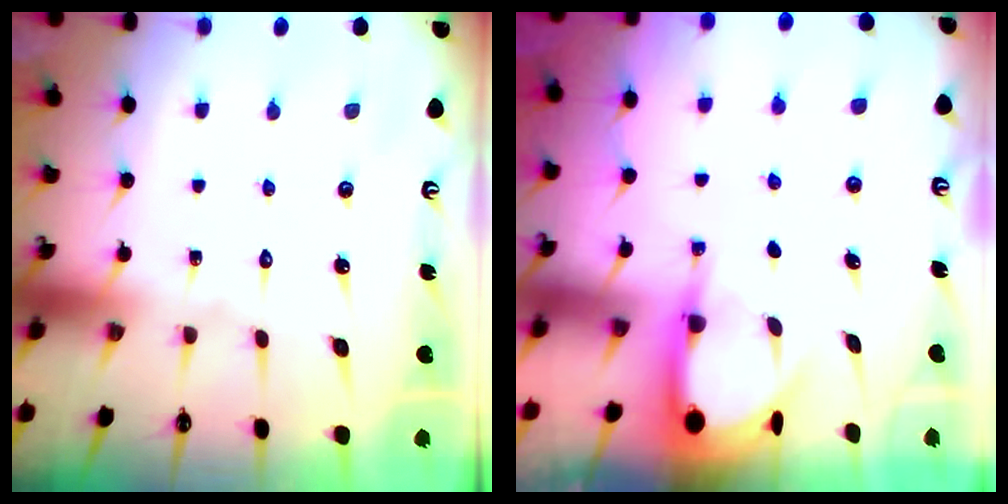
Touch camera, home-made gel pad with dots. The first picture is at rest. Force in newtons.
{"total": 3.9, "press": 3.9, "slide": 0.3}